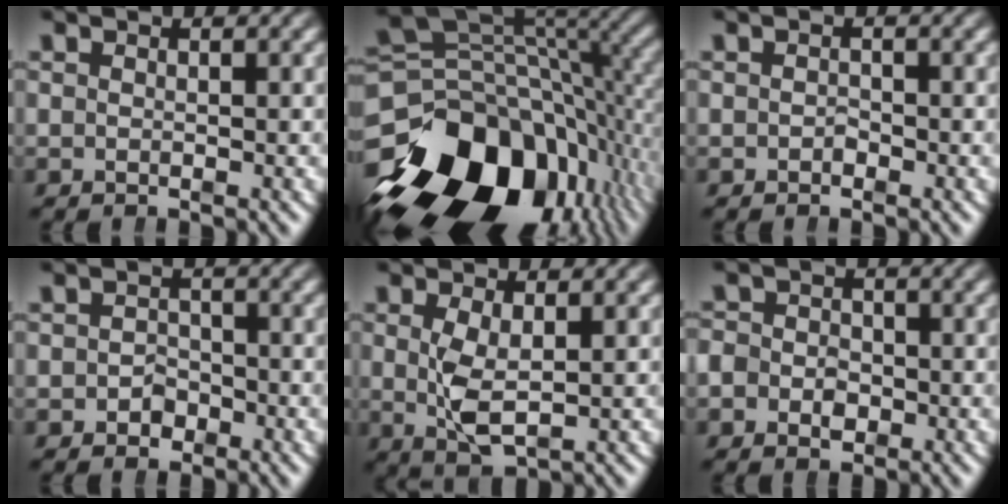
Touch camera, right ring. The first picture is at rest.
{"total": 21.4, "force": [-6.5, 14.2, 14.7], "torque": [-0.231, -0.050, -0.084]}
{"total": 0.6, "force": [-0.6, 0.2, 0.1], "torque": [-0.002, -0.007, -0.007]}
{"total": 1.9, "force": [-1.2, 1.4, 0.5], "torque": [0.005, -0.007, -0.020]}
{"total": 3.7, "force": [-0.2, 1.6, 3.3], "torque": [-0.067, -0.019, 0.009]}
{"total": 3.5, "force": [-1.1, 3.0, 1.5], "torque": [-0.030, -0.016, -0.017]}